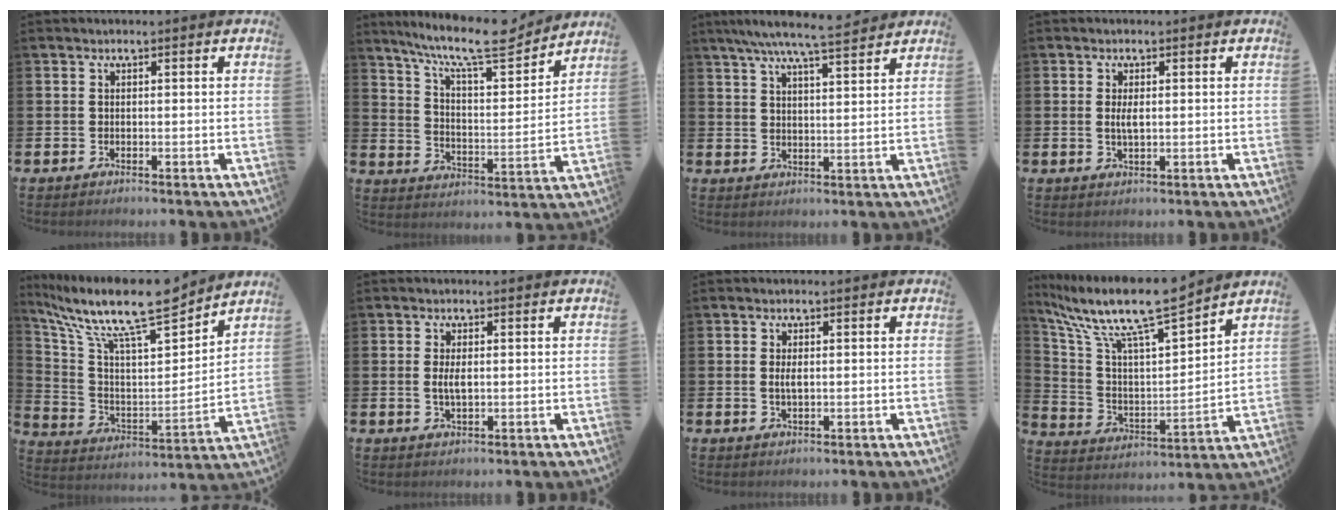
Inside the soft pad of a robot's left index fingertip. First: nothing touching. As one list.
[{"total": 11.5, "force": [9.7, 2.4, 5.6], "torque": [-0.123, -0.059, 0.163]}, {"total": 7.3, "force": [6.6, 0.3, 2.9], "torque": [-0.065, -0.031, 0.116]}, {"total": 2.1, "force": [0.1, 0.8, 1.9], "torque": [-0.039, 0.003, 0.000]}, {"total": 12.9, "force": [10.6, 2.7, 6.9], "torque": [-0.164, -0.074, 0.179]}, {"total": 2.4, "force": [0.1, 0.9, 2.2], "torque": [-0.043, 0.003, -0.001]}, {"total": 1.6, "force": [0.1, 0.6, 1.5], "torque": [-0.031, 0.002, -0.001]}, {"total": 11.6, "force": [10.0, 1.4, 5.8], "torque": [-0.151, -0.069, 0.169]}]